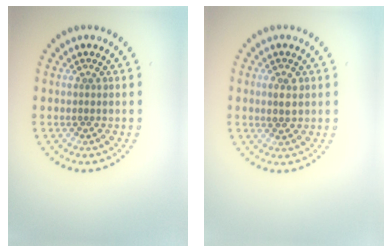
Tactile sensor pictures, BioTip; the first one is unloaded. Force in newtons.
{"total": 1.8, "press": 1.8, "slide": 0.3}